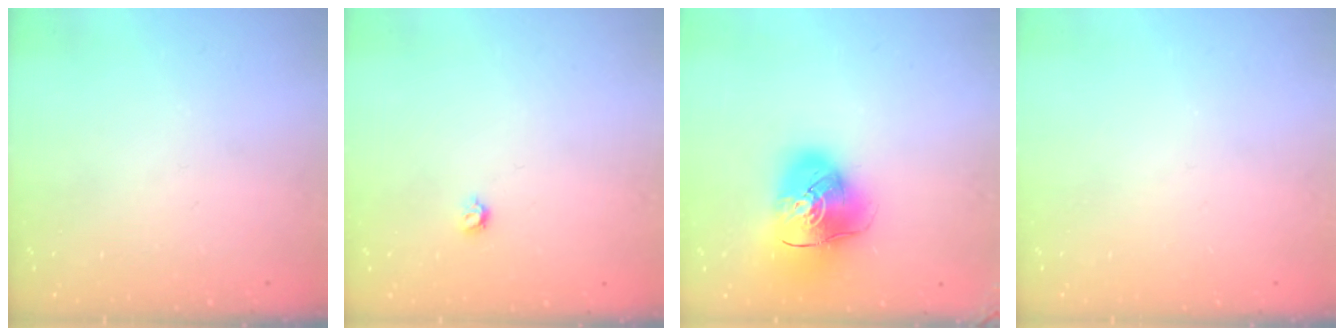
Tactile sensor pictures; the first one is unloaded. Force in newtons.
{"total": 3.6, "press": 3.6, "slide": 0.7}
{"total": 15.6, "press": 15.5, "slide": 2.4}
{"total": 0.0}